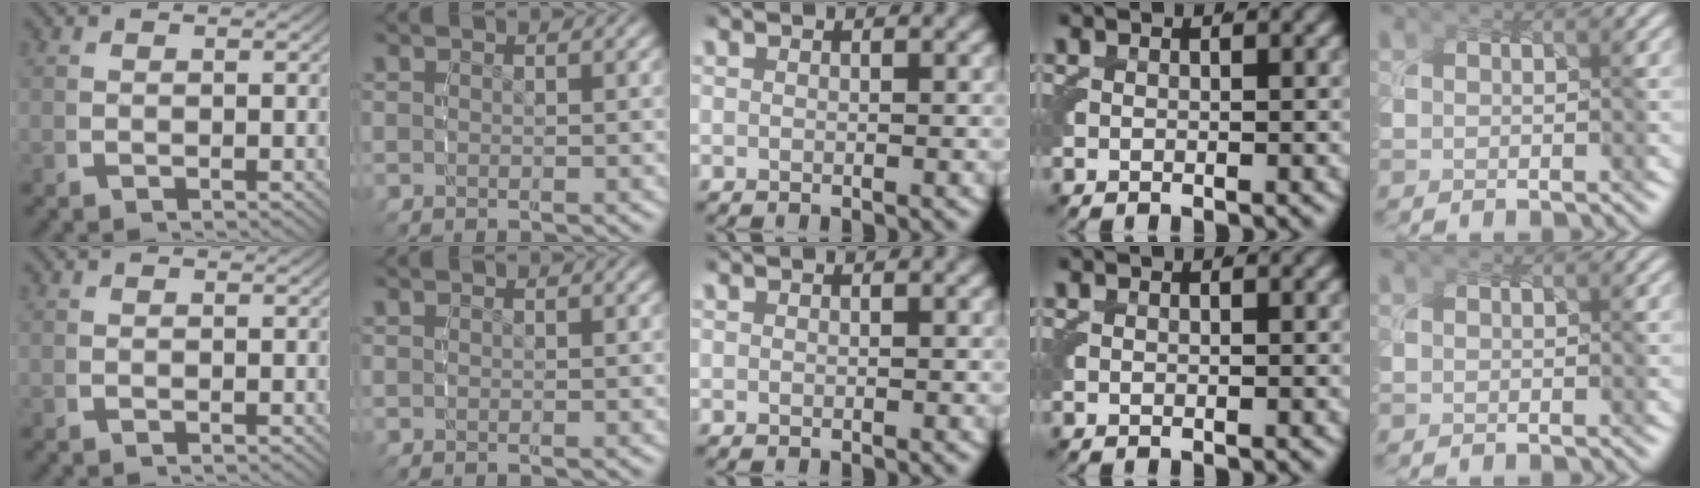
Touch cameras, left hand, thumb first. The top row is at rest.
{}